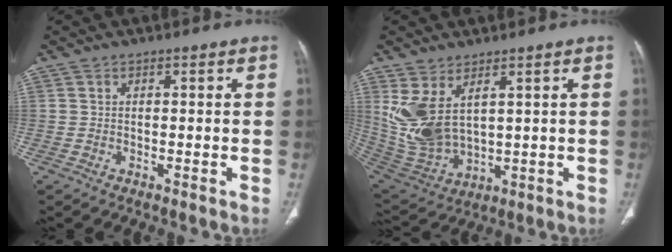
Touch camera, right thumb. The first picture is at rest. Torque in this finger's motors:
{"motor_torque": [-0.05, 0.60, 1.05, 0.90, 0.15]}